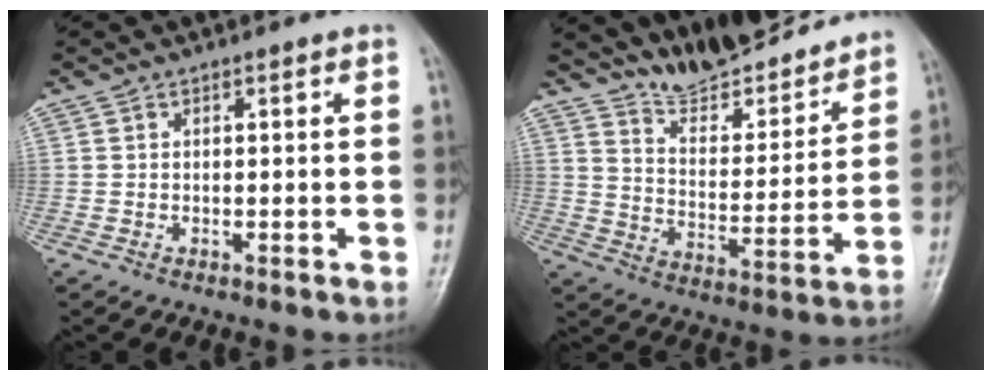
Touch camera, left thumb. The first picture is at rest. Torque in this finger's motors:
{"motor_torque": [0.49, -0.35, 0.29, -1.64, 0.04]}